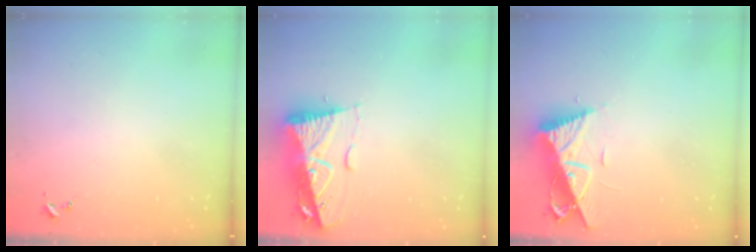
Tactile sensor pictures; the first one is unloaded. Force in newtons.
{"total": 10.6, "press": 10.5, "slide": 1.1}
{"total": 10.8, "press": 10.8, "slide": 0.8}